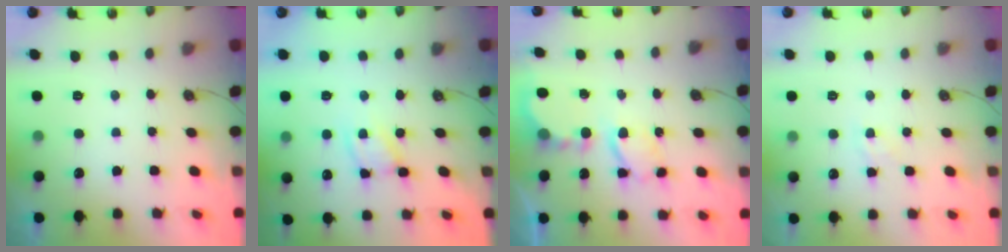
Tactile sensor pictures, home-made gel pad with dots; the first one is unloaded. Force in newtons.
{"total": 4.9, "press": 4.9, "slide": 0.3}
{"total": 5.8, "press": 5.8, "slide": 0.2}
{"total": 4.4, "press": 4.4, "slide": 0.6}